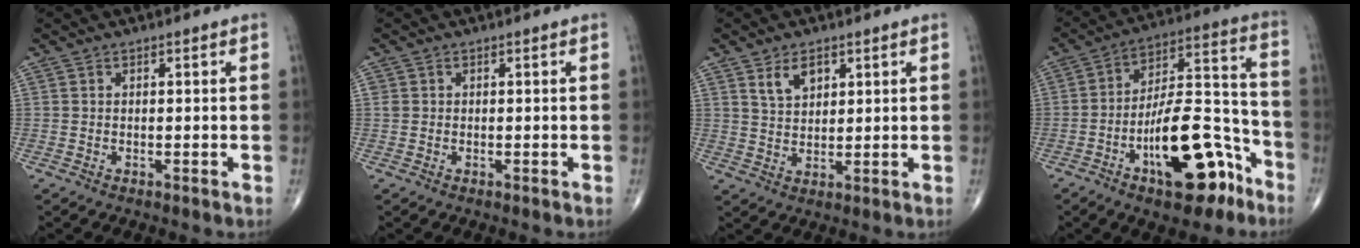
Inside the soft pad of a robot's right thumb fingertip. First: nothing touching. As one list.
[{"total": 0.8, "force": [0.2, 0.8, 0.3], "torque": [0.000, 0.001, 0.003]}, {"total": 5.2, "force": [2.8, 3.1, 3.2], "torque": [-0.041, -0.016, 0.054]}, {"total": 19.5, "force": [-9.6, 8.0, 14.9], "torque": [-0.212, 0.081, -0.149]}]